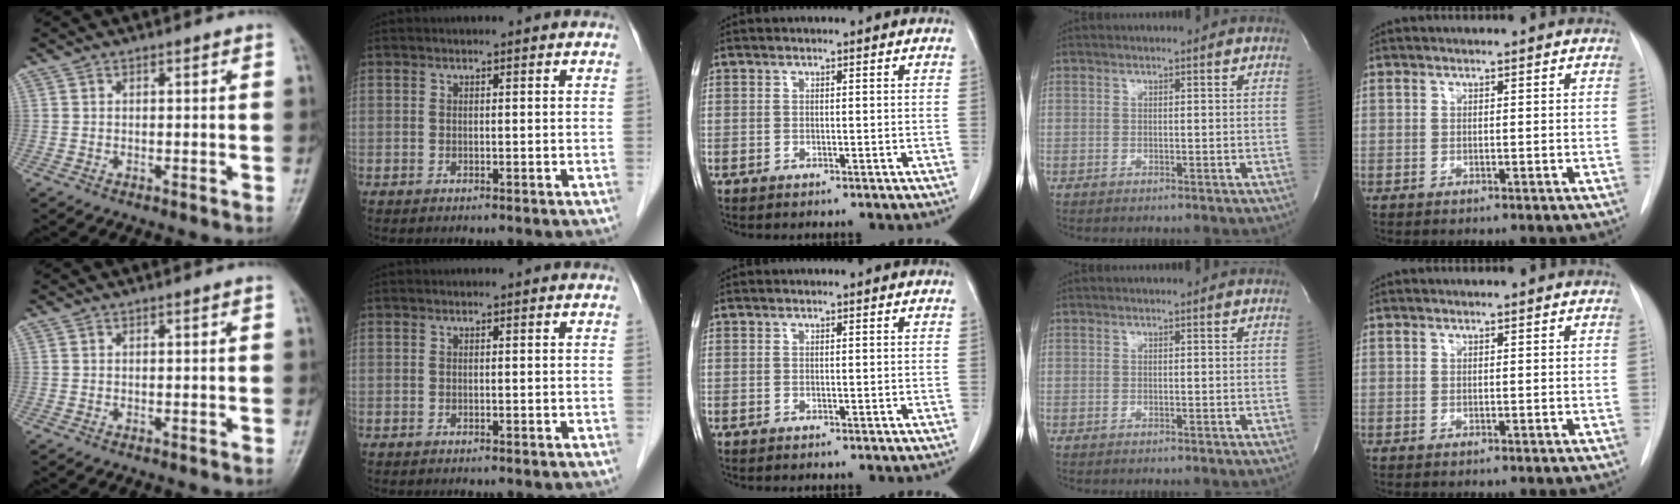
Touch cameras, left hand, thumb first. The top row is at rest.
{}